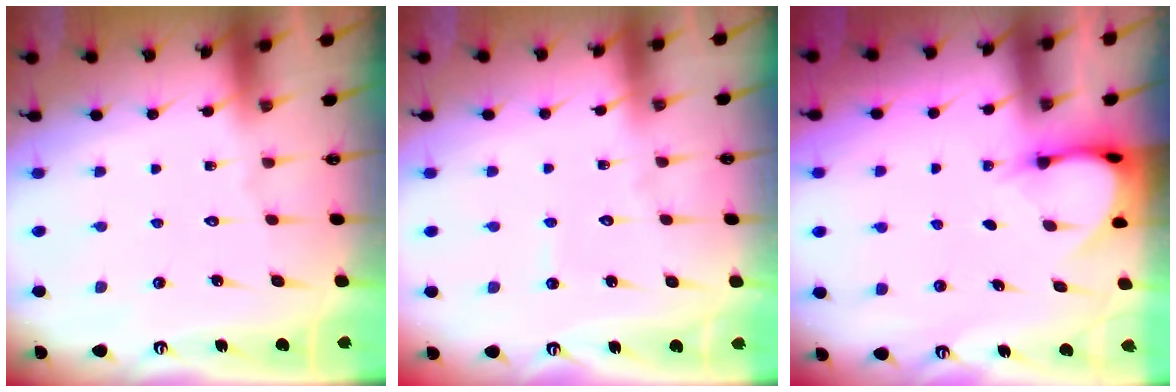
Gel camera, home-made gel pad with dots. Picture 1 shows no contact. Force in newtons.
{"total": 2.5, "press": 2.5, "slide": 0.2}
{"total": 4.0, "press": 3.9, "slide": 0.3}